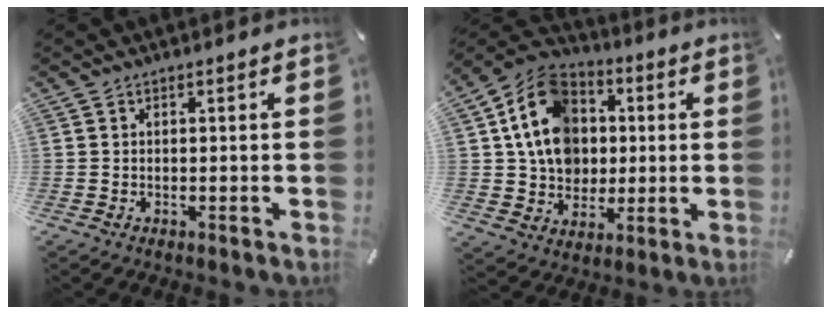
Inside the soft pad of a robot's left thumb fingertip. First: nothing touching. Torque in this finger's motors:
{"motor_torque": [2.39, 2.18, 1.68, -0.07, 0.24]}